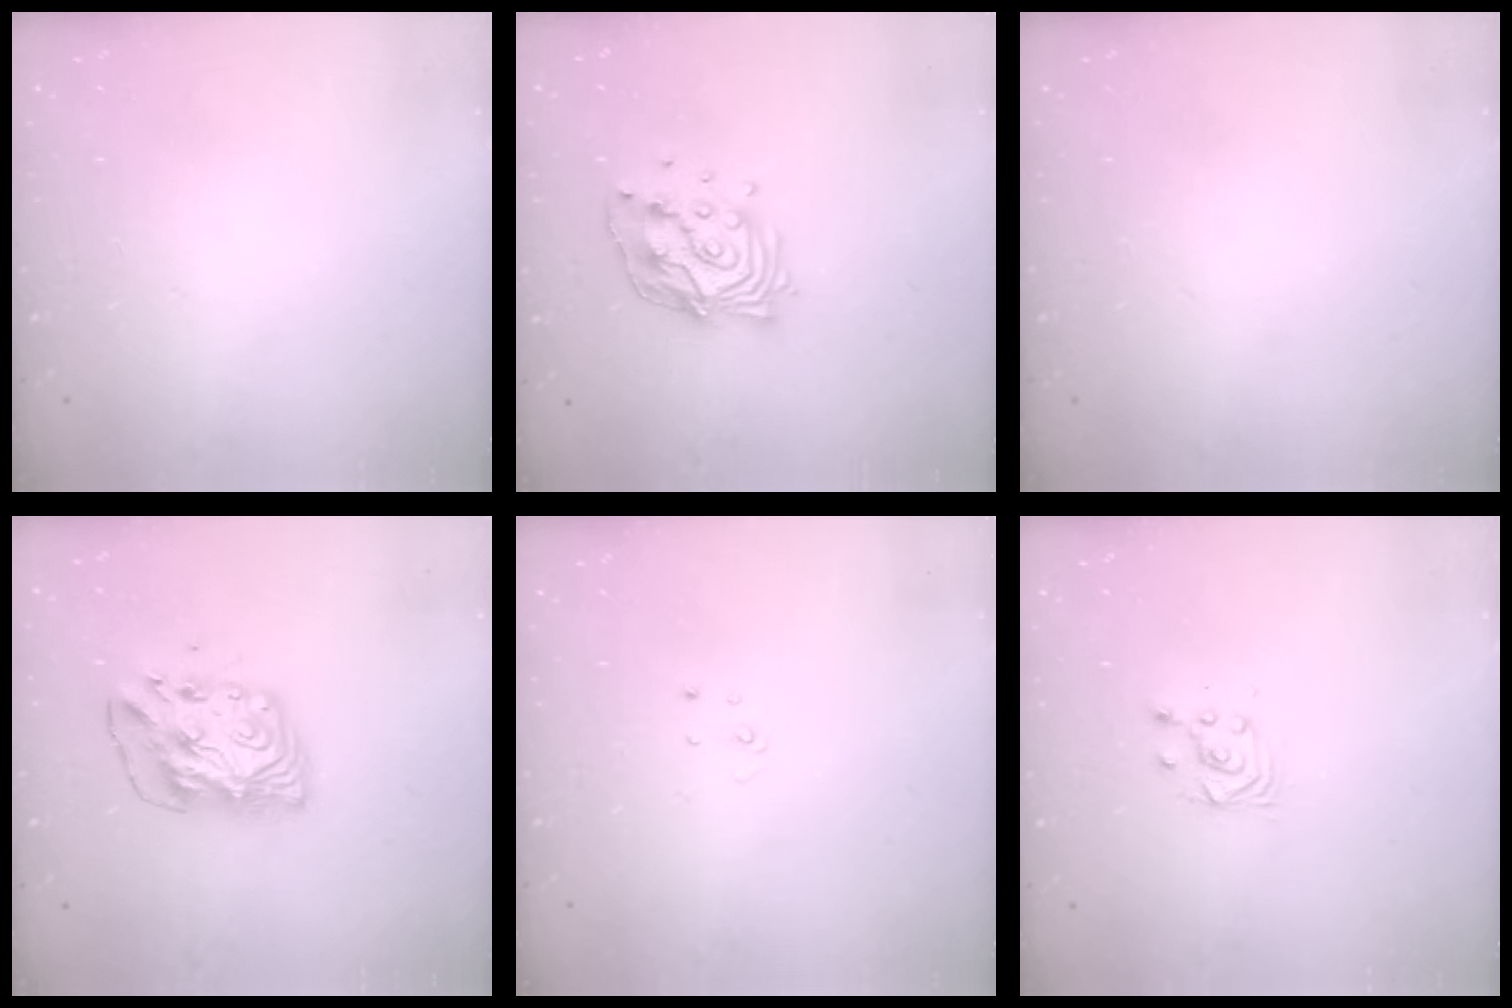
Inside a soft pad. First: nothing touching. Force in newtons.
{"total": 13.1, "press": 13.1, "slide": 1.2}
{"total": 0.0}
{"total": 8.5, "press": 8.4, "slide": 1.3}
{"total": 2.7, "press": 2.7, "slide": 0.3}
{"total": 4.1, "press": 4.0, "slide": 0.7}